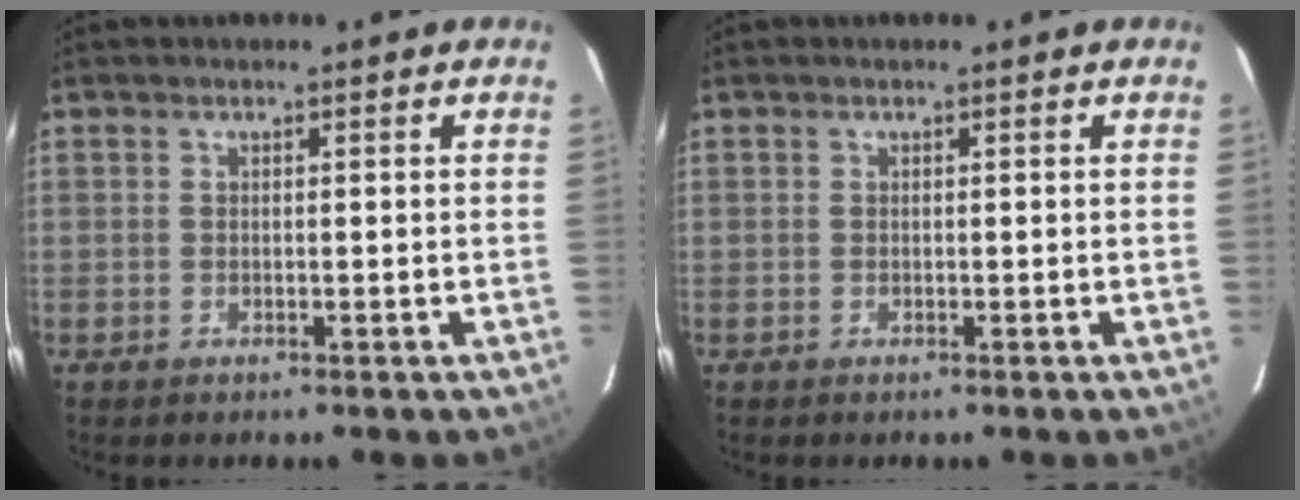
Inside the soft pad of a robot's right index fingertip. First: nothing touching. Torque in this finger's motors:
{"motor_torque": [0.00, 0.00, 0.00, 0.00]}